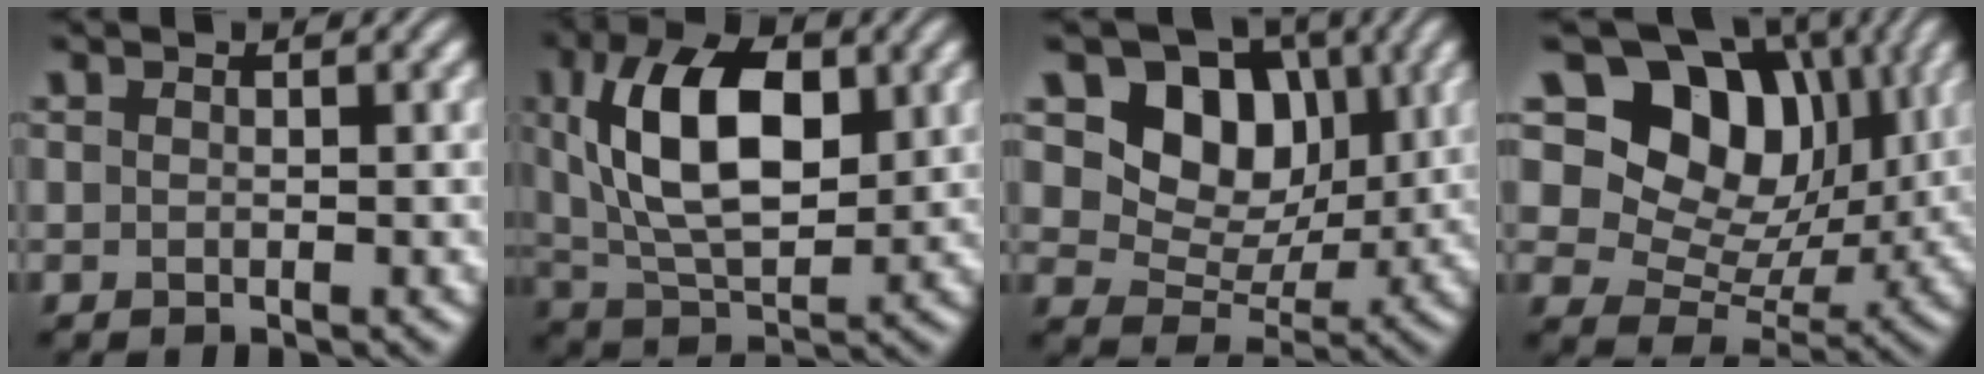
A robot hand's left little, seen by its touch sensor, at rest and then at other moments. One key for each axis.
{"total": 10.6, "fx": 2.5, "fy": 5.5, "fz": 8.7, "tx": -0.155, "ty": 0.011, "tz": 0.037}
{"total": 8.2, "fx": 2.7, "fy": 6.2, "fz": 4.6, "tx": -0.067, "ty": -0.008, "tz": 0.034}
{"total": 12.7, "fx": 5.8, "fy": 8.7, "fz": 7.2, "tx": -0.113, "ty": 0.013, "tz": 0.087}